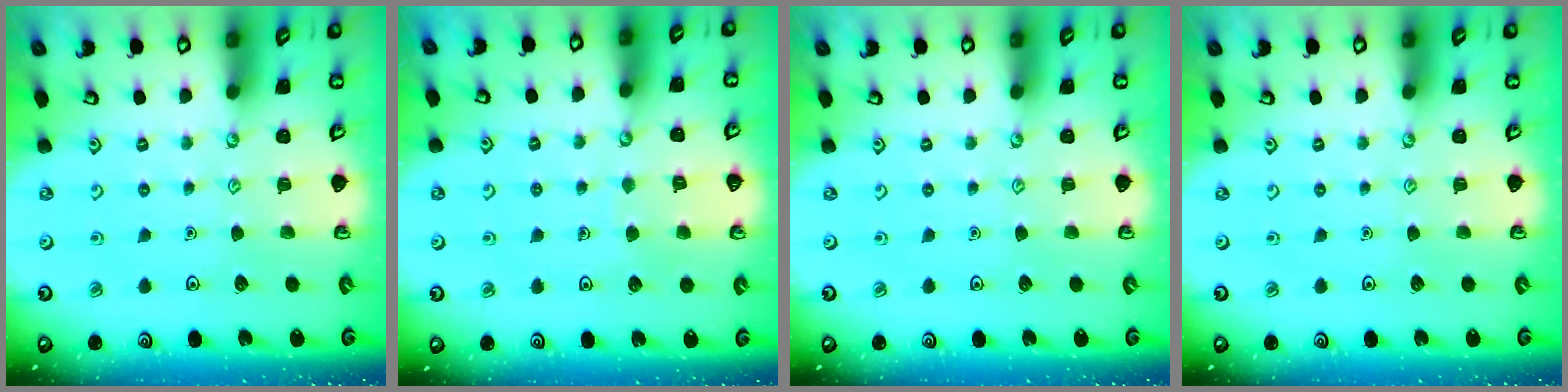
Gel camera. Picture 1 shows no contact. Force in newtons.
{"total": 2.9, "press": 2.9, "slide": 0.2}
{"total": 0.0}
{"total": 0.0}